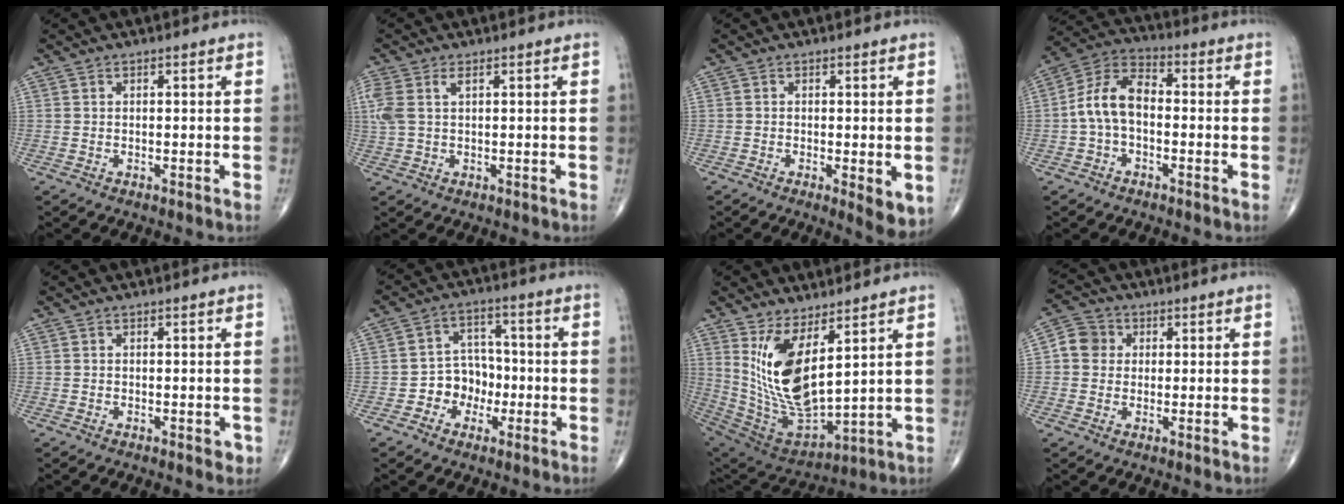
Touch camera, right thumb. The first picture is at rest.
{"total": 5.6, "force": [1.8, 2.8, 4.5], "torque": [-0.135, 0.018, 0.042]}
{"total": 4.8, "force": [-1.0, 1.5, 4.5], "torque": [-0.065, -0.014, -0.016]}
{"total": 9.6, "force": [-1.0, 5.9, 7.5], "torque": [-0.138, 0.035, -0.033]}
{"total": 1.5, "force": [-0.6, 0.7, 1.2], "torque": [-0.011, 0.000, -0.009]}
{"total": 7.3, "force": [-2.3, 6.2, 3.2], "torque": [-0.012, 0.035, -0.047]}
{"total": 15.7, "force": [5.7, 6.3, 13.2], "torque": [-0.246, -0.050, 0.136]}
{"total": 5.2, "force": [0.6, 4.8, 1.8], "torque": [-0.017, 0.009, 0.000]}